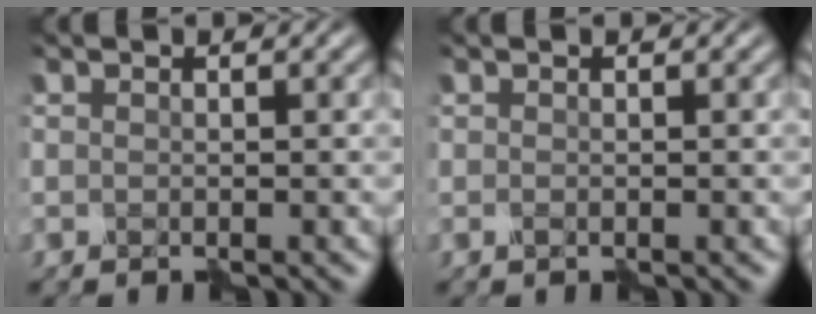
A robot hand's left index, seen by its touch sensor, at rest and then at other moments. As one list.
[{"total": 0.0}]